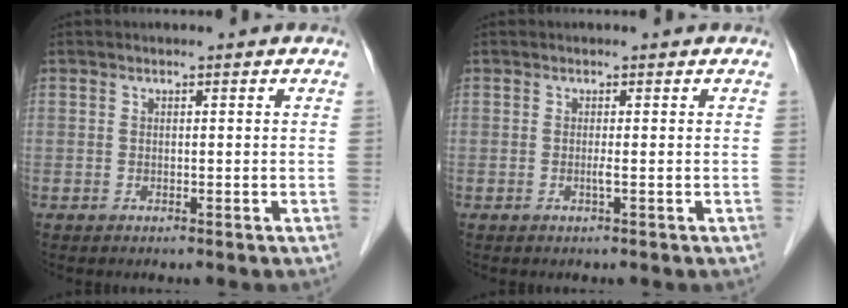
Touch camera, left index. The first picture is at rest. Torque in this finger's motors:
{"motor_torque": [0.04, 0.02, -0.01, 0.00]}